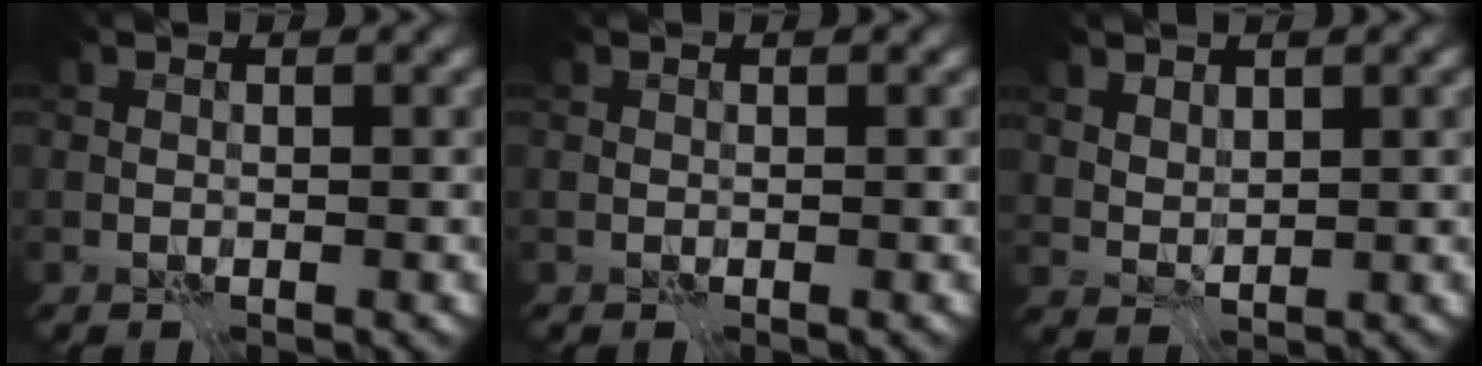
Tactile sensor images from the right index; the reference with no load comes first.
{"total": 0.0}
{"total": 1.8, "force": [1.5, 0.9, 0.7], "torque": [-0.017, -0.005, 0.037]}